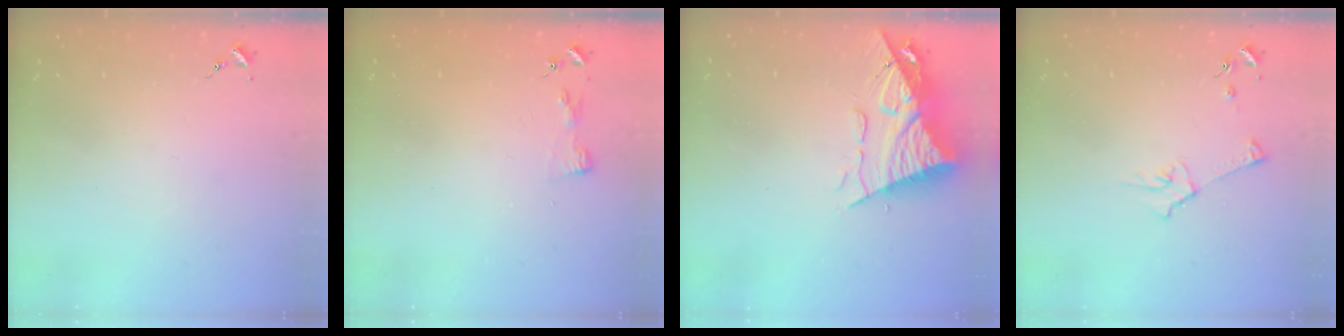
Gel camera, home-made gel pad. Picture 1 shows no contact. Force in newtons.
{"total": 3.3, "press": 3.3, "slide": 0.4}
{"total": 12.3, "press": 12.2, "slide": 1.3}
{"total": 5.1, "press": 5.1, "slide": 0.8}